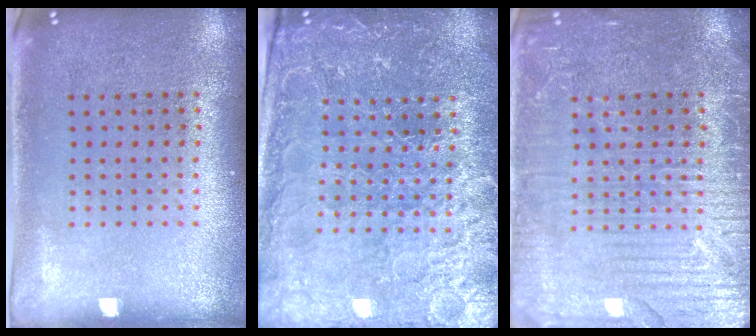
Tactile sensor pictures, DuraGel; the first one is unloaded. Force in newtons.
{"total": 4.3, "press": 4.2, "slide": 1.1}
{"total": 4.0, "press": 4.0, "slide": 0.6}